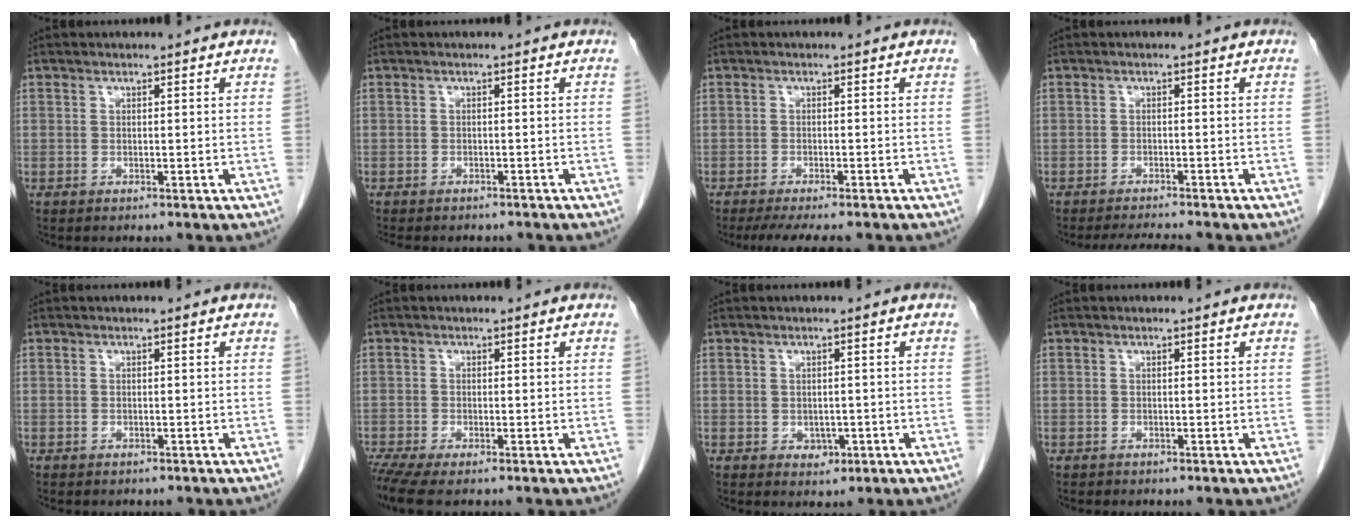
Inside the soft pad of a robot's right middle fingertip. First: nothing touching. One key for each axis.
{"total": 7.7, "fx": -6.7, "fy": 2.4, "fz": 3.0, "tx": -0.041, "ty": -0.003, "tz": -0.081}
{"total": 7.8, "fx": -6.5, "fy": 1.3, "fz": 4.1, "tx": -0.055, "ty": -0.012, "tz": -0.094}
{"total": 3.9, "fx": -3.7, "fy": -0.3, "fz": 1.2, "tx": -0.022, "ty": -0.015, "tz": -0.057}
{"total": 1.1, "fx": -1.0, "fy": 0.5, "fz": 0.3, "tx": -0.011, "ty": 0.000, "tz": -0.012}
{"total": 3.8, "fx": -2.7, "fy": 0.5, "fz": 2.5, "tx": -0.051, "ty": -0.010, "tz": -0.054}
{"total": 2.0, "fx": -0.6, "fy": 1.5, "fz": 1.1, "tx": -0.013, "ty": 0.002, "tz": 0.001}
{"total": 0.0}